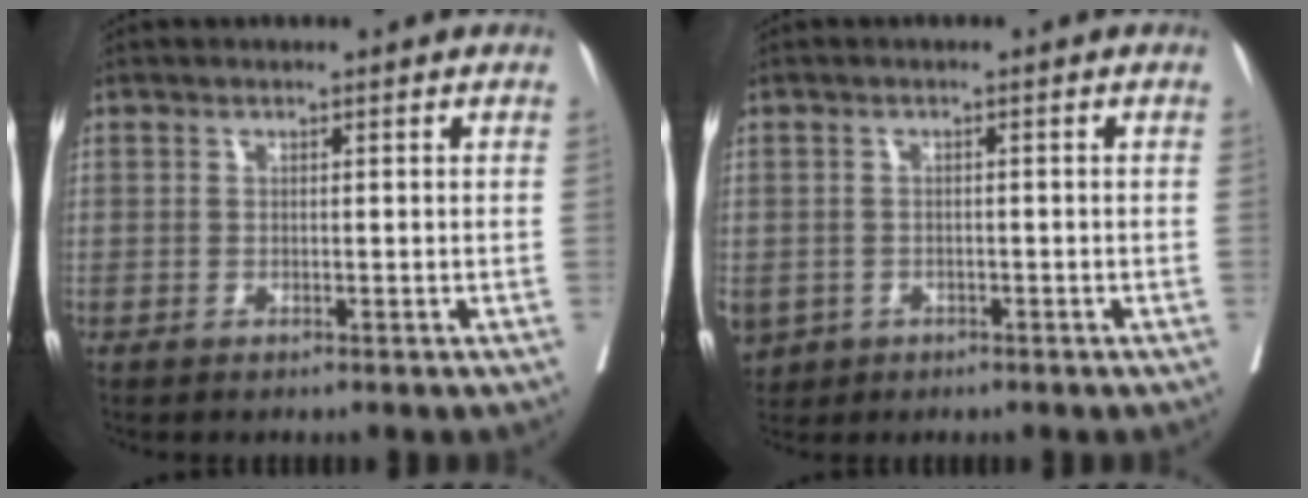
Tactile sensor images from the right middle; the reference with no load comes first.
{"total": 7.0, "force": [-3.3, 5.7, 2.4], "torque": [-0.070, -0.002, -0.046]}